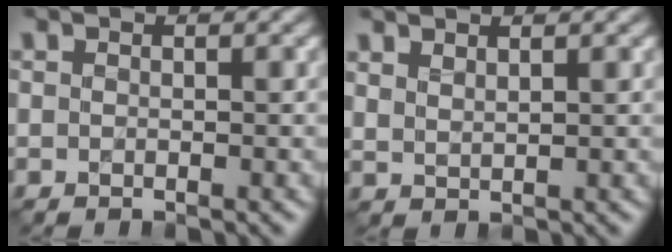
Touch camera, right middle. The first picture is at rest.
{"total": 1.3, "force": [1.2, -0.1, 0.2], "torque": [-0.006, -0.001, 0.032]}